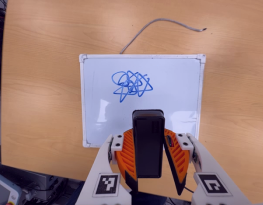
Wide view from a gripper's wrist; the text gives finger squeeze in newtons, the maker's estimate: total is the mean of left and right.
{"total": 6.0, "left": 5.2, "right": 6.9}